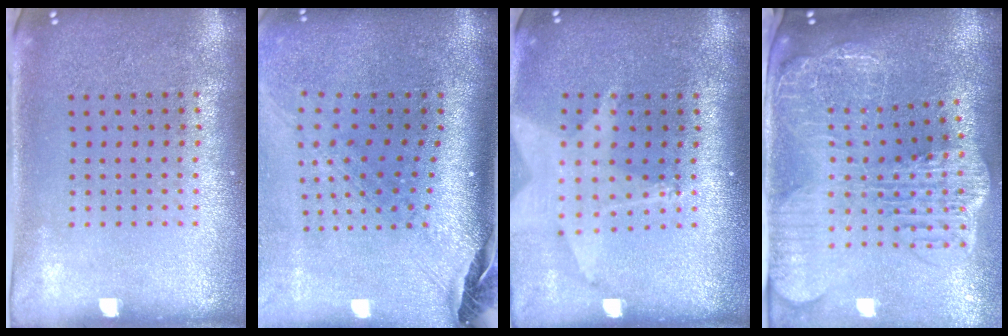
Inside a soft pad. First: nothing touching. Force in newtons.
{"total": 2.7, "press": 2.0, "slide": 1.8}
{"total": 1.9, "press": 1.5, "slide": 1.2}
{"total": 3.8, "press": 3.0, "slide": 2.3}